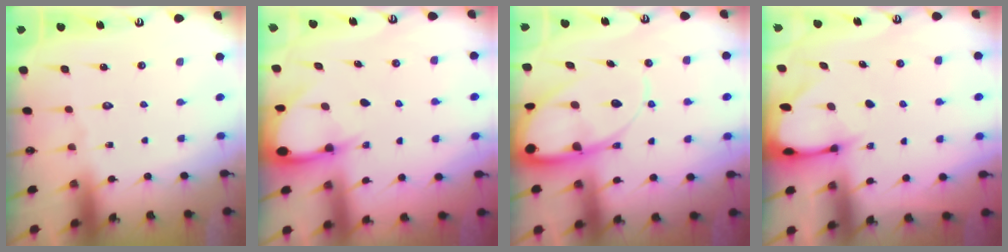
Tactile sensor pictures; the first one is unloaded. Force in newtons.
{"total": 3.7, "press": 3.7, "slide": 0.5}
{"total": 14.0, "press": 13.9, "slide": 1.7}
{"total": 3.1, "press": 3.1, "slide": 0.4}